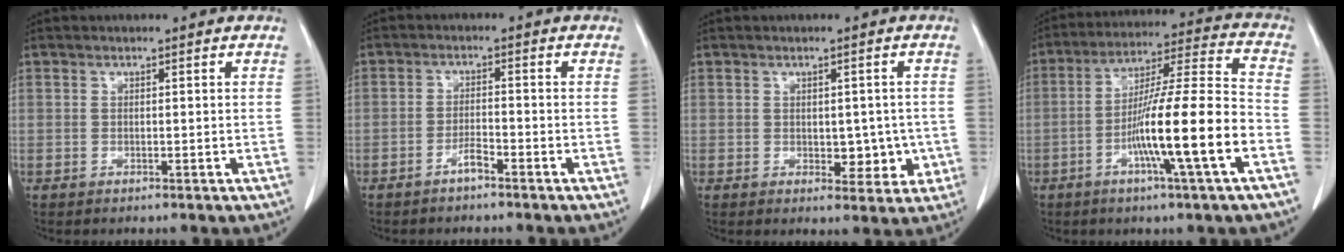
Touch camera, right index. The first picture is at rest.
{"total": 2.2, "force": [-1.7, 0.2, 1.4], "torque": [-0.024, 0.001, -0.030]}
{"total": 4.7, "force": [-0.4, 3.0, 3.6], "torque": [-0.033, 0.005, 0.007]}
{"total": 15.6, "force": [-5.2, -0.5, 14.7], "torque": [-0.255, 0.001, -0.089]}